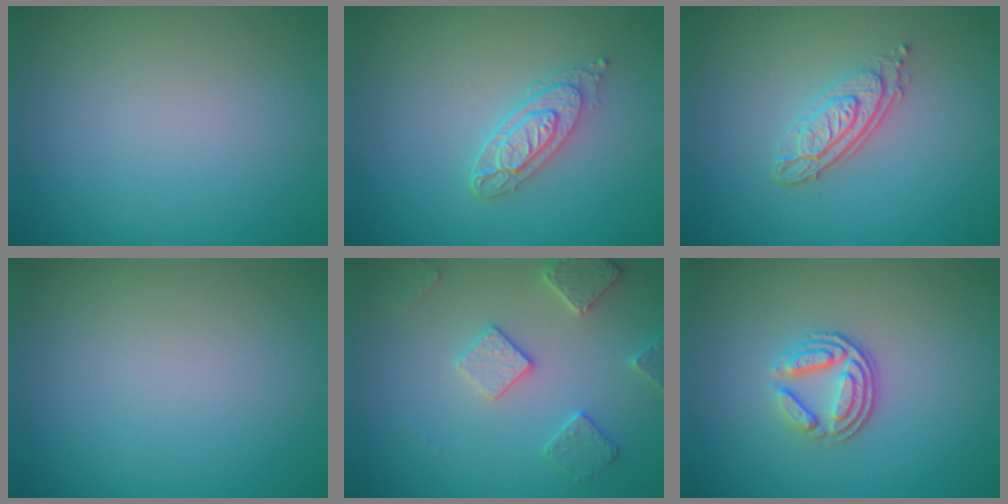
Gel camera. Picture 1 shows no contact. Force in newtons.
{"total": 3.2, "press": 2.6, "slide": 1.9}
{"total": 3.6, "press": 2.8, "slide": 2.2}
{"total": 0.0}
{"total": 3.1, "press": 3.1, "slide": 0.4}
{"total": 3.5, "press": 2.6, "slide": 2.3}